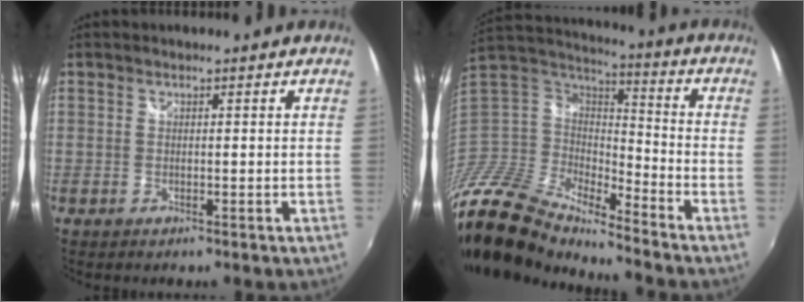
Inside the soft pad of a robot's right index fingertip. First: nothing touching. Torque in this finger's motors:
{"motor_torque": [-1.58, -0.56, -1.05, -0.21]}